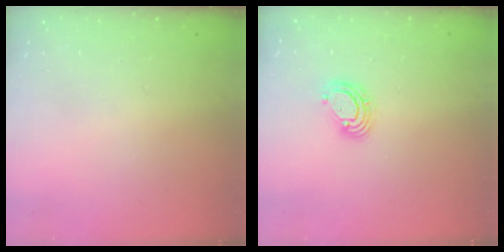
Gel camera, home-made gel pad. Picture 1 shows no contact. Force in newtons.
{"total": 5.7, "press": 5.6, "slide": 0.8}